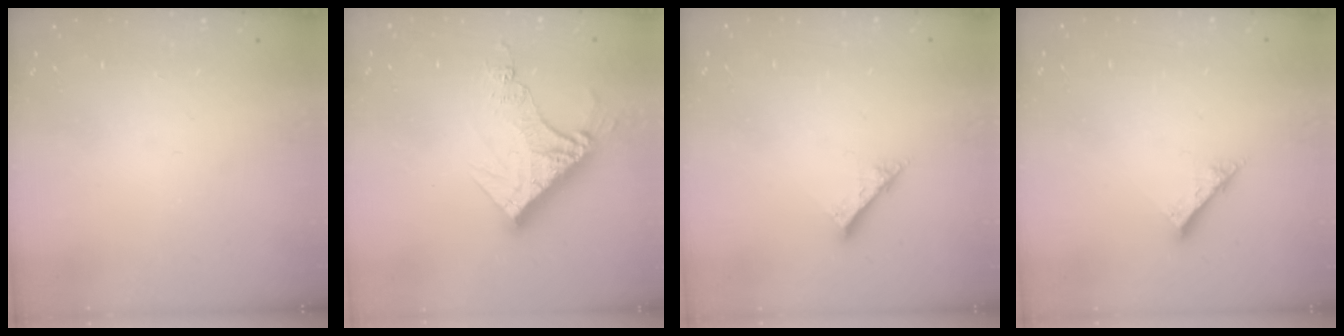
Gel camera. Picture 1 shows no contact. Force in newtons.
{"total": 12.3, "press": 12.2, "slide": 1.4}
{"total": 3.1, "press": 3.1, "slide": 0.3}
{"total": 3.1, "press": 3.1, "slide": 0.3}